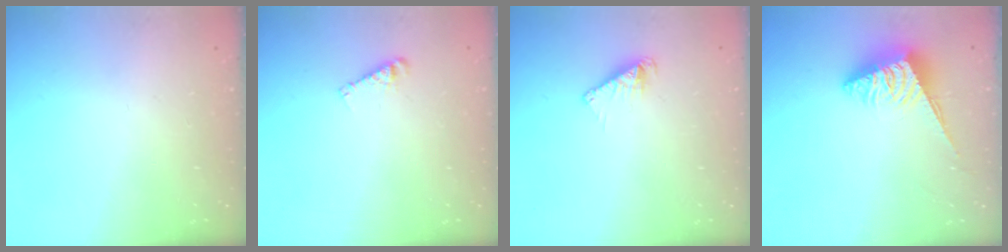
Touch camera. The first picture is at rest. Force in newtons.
{"total": 4.3, "press": 4.3, "slide": 0.3}
{"total": 3.9, "press": 3.9, "slide": 0.2}
{"total": 5.2, "press": 5.1, "slide": 0.4}